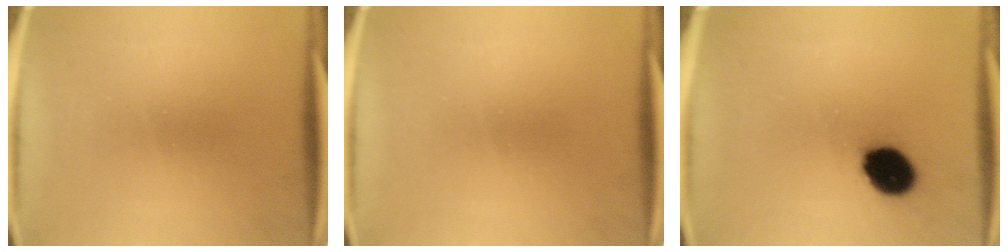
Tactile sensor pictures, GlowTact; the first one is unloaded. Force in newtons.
{"total": 0.0}
{"total": 11.1}